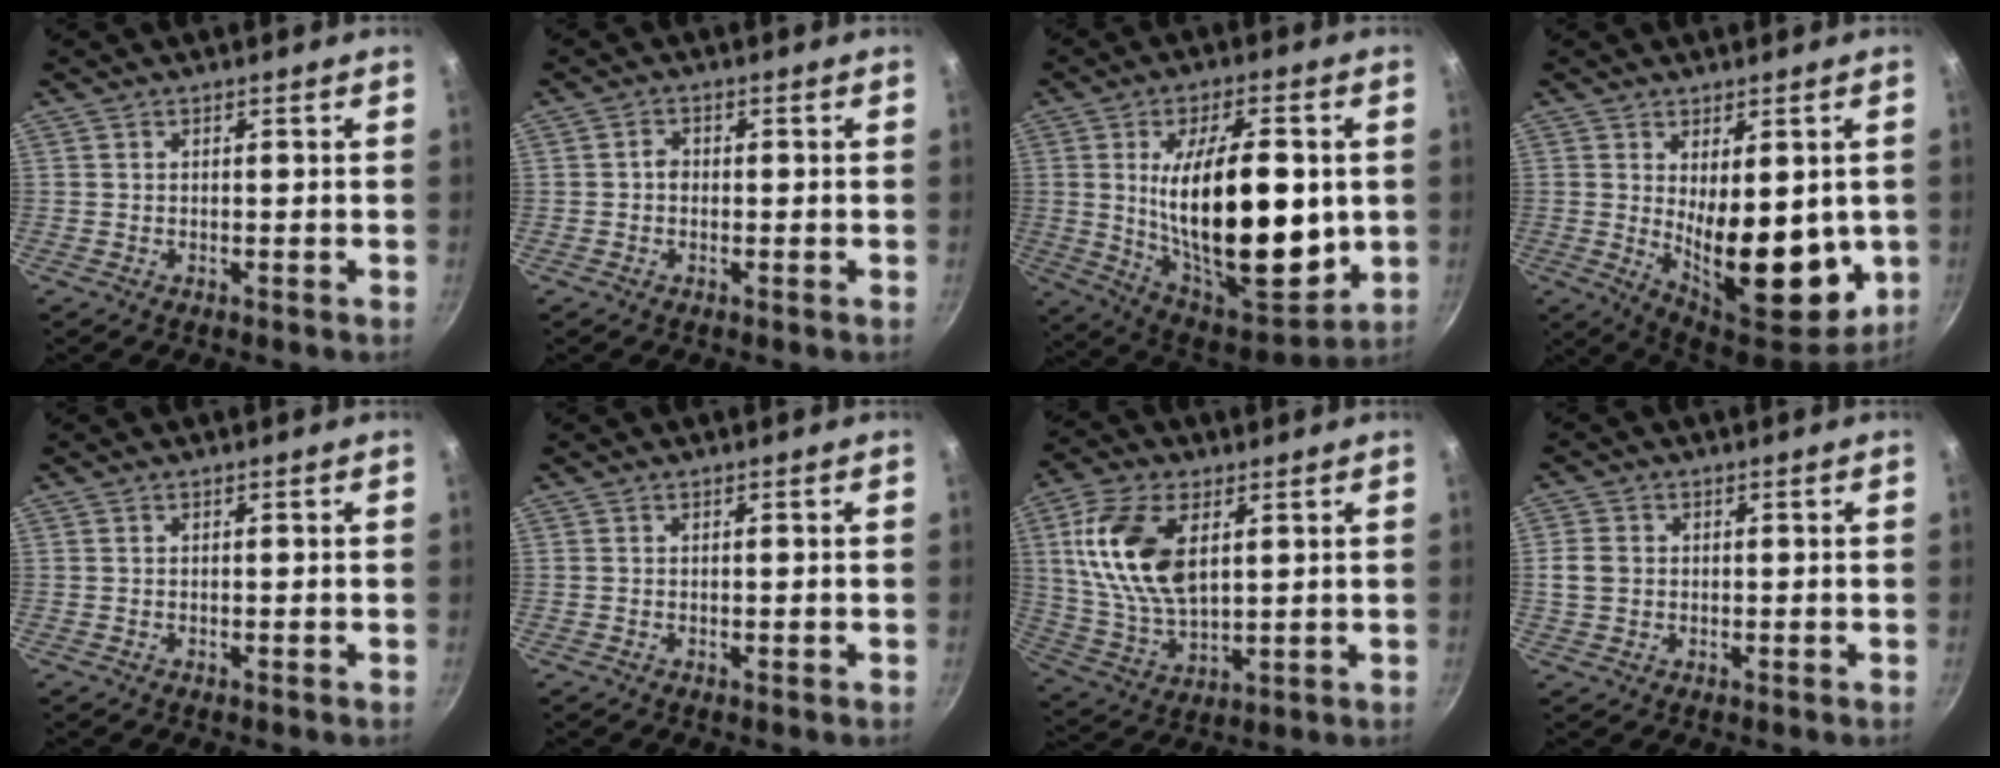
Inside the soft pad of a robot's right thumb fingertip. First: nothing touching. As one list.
[{"total": 1.6, "force": [-0.2, 1.4, 0.9], "torque": [-0.011, 0.009, -0.006]}, {"total": 26.1, "force": [0.9, 11.9, 23.2], "torque": [-0.352, -0.026, 0.025]}, {"total": 18.4, "force": [-1.1, 8.7, 16.1], "torque": [-0.195, -0.038, 0.005]}, {"total": 0.0}, {"total": 0.0}, {"total": 16.2, "force": [4.5, 9.0, 12.7], "torque": [-0.233, -0.011, 0.095]}, {"total": 3.8, "force": [0.1, 3.2, 2.0], "torque": [-0.031, 0.004, 0.000]}]